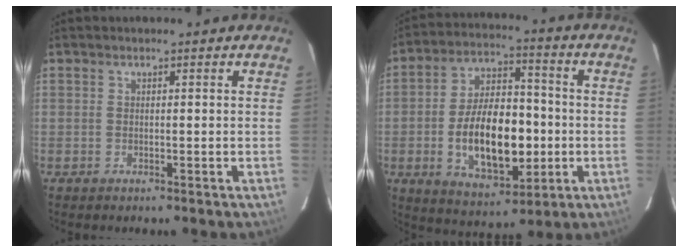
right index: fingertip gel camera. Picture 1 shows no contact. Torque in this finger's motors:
{"motor_torque": [1.39, -0.45, 1.06, 0.21]}